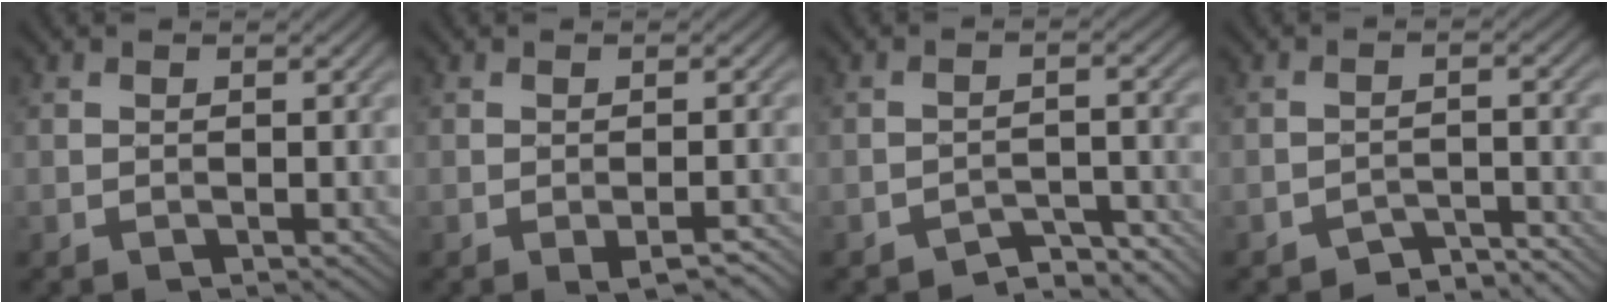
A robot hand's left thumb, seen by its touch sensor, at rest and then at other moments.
{"total": 2.8, "force": [-1.5, 0.6, 2.3], "torque": [-0.033, 0.006, -0.016]}
{"total": 4.4, "force": [-4.0, 1.1, 1.5], "torque": [-0.020, 0.006, -0.058]}
{"total": 3.7, "force": [-3.5, 0.6, 1.0], "torque": [-0.013, 0.009, -0.056]}